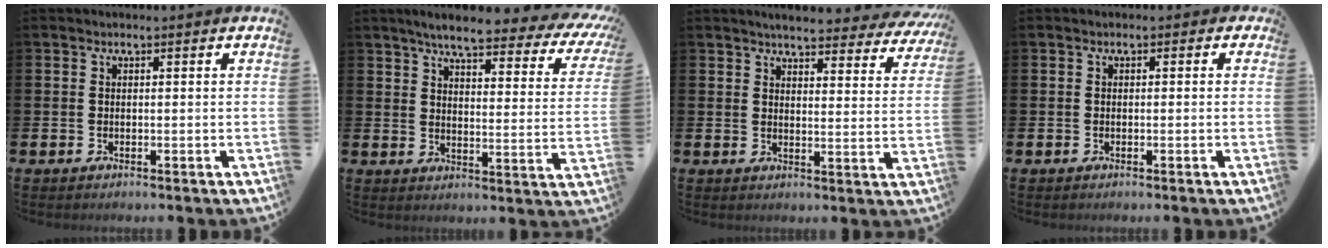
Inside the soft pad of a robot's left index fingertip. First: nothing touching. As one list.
[{"total": 6.4, "force": [5.4, 1.1, 3.3], "torque": [-0.074, -0.040, 0.082]}, {"total": 4.7, "force": [4.5, 0.6, 1.1], "torque": [-0.030, -0.032, 0.076]}, {"total": 0.8, "force": [-0.4, 0.6, 0.3], "torque": [-0.003, 0.005, -0.010]}]